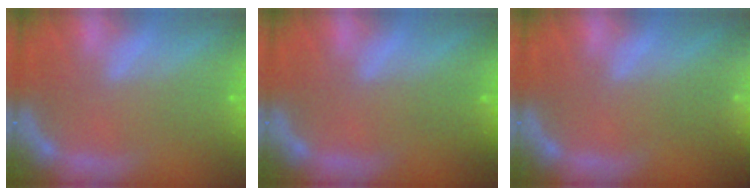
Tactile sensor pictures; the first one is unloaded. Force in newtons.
{"total": 0.9}
{"total": 6.5}